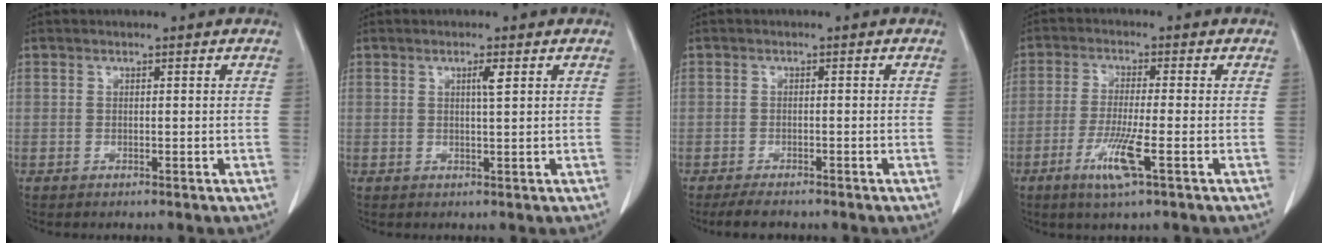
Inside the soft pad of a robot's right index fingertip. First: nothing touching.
{"total": 1.7, "force": [0.7, -0.1, 1.5], "torque": [-0.027, -0.001, 0.011]}
{"total": 2.7, "force": [-2.3, 1.0, 1.0], "torque": [-0.021, -0.003, -0.035]}
{"total": 6.5, "force": [-2.8, -0.1, 5.9], "torque": [-0.118, -0.016, -0.050]}